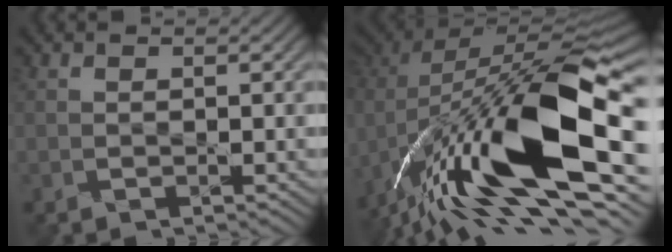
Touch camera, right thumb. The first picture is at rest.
{"total": 20.4, "force": [-7.6, 8.9, 16.8], "torque": [-0.313, -0.017, -0.131]}